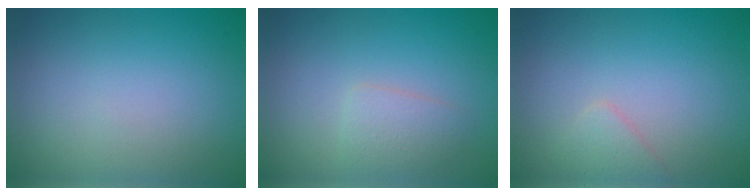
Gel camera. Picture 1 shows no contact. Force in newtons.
{"total": 1.7, "press": 1.7, "slide": 0.1}
{"total": 1.2, "press": 1.2, "slide": 0.1}